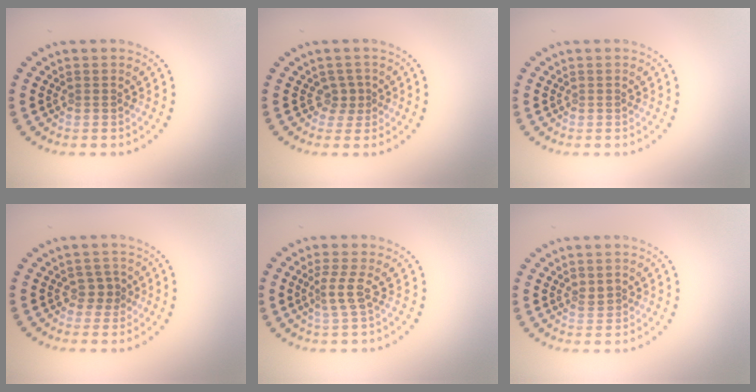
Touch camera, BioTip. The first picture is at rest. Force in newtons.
{"total": 1.4, "press": 1.0, "slide": 0.9}
{"total": 0.0}
{"total": 1.4, "press": 1.2, "slide": 0.8}
{"total": 2.1, "press": 1.5, "slide": 1.5}
{"total": 1.2, "press": 1.0, "slide": 0.5}